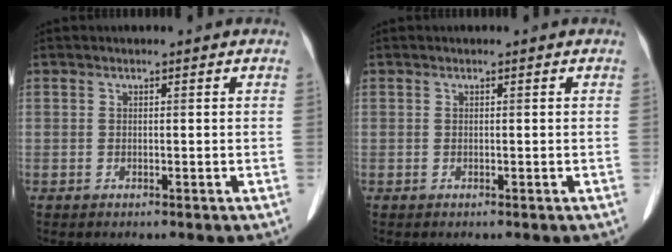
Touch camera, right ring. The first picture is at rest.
{"total": 0.0}